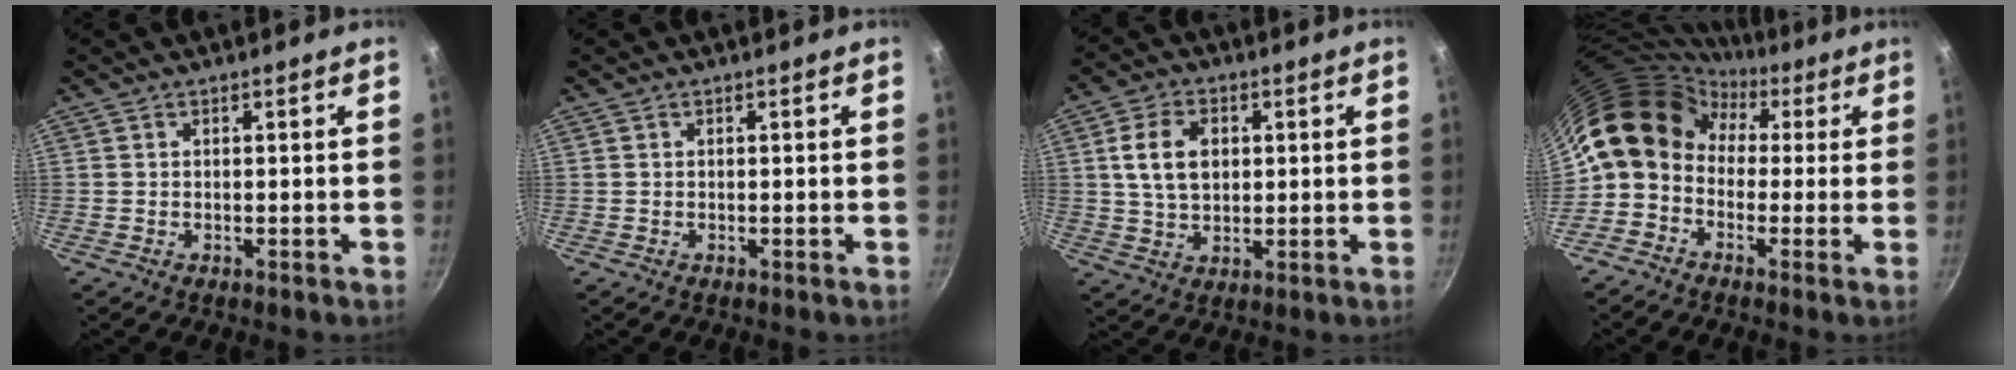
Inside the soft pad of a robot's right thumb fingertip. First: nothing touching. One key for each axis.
{"total": 0.0}
{"total": 8.8, "fx": 1.7, "fy": 6.1, "fz": 6.1, "tx": -0.098, "ty": 0.003, "tz": 0.031}
{"total": 12.2, "fx": 0.8, "fy": 10.1, "fz": 6.8, "tx": -0.094, "ty": 0.039, "tz": -0.016}